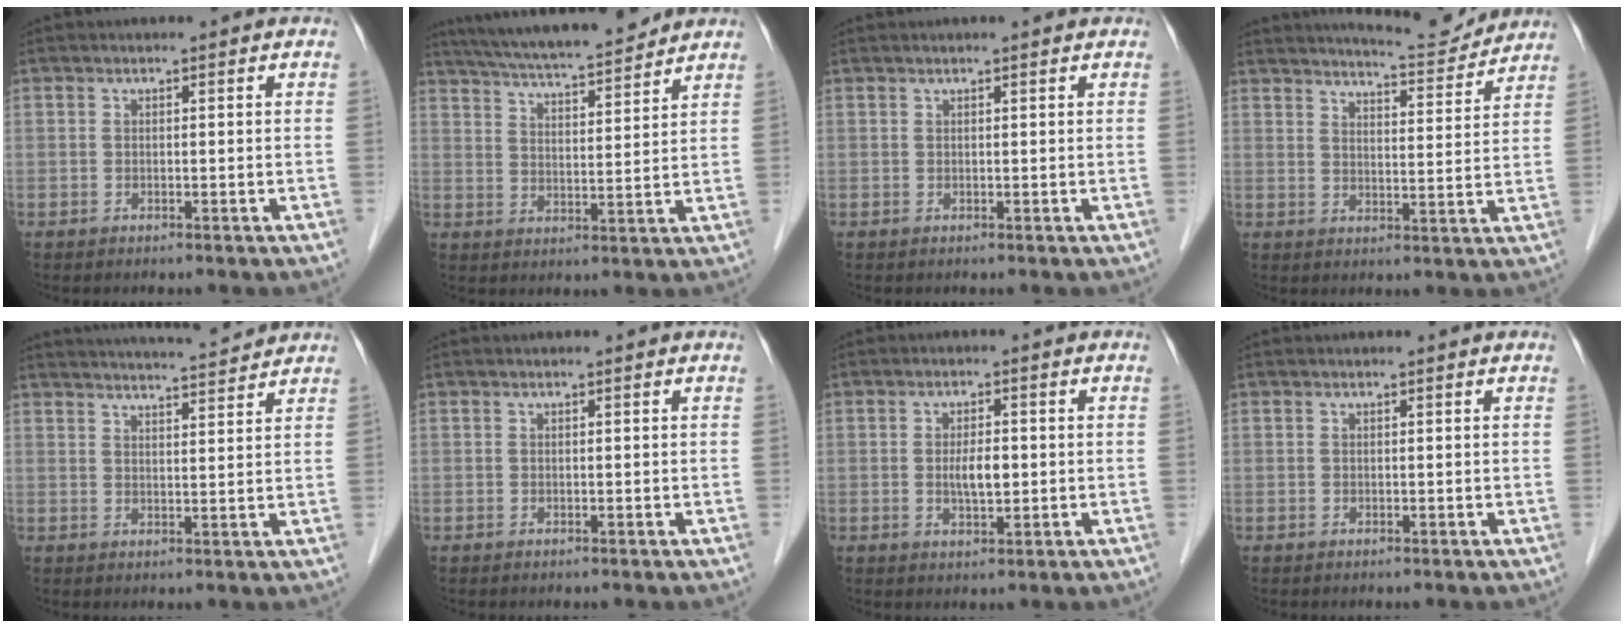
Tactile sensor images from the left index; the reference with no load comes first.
{"total": 14.3, "force": [12.9, 1.2, 6.1], "torque": [-0.109, 0.016, 0.205]}
{"total": 0.8, "force": [0.7, 0.0, 0.4], "torque": [-0.008, 0.009, 0.013]}
{"total": 9.0, "force": [8.8, 0.6, 1.5], "torque": [-0.029, -0.004, 0.120]}
{"total": 10.5, "force": [10.2, 0.2, 2.8], "torque": [-0.046, 0.010, 0.138]}
{"total": 0.0}
{"total": 4.2, "force": [-0.3, 1.2, 4.0], "torque": [-0.078, -0.002, -0.004]}
{"total": 0.0}